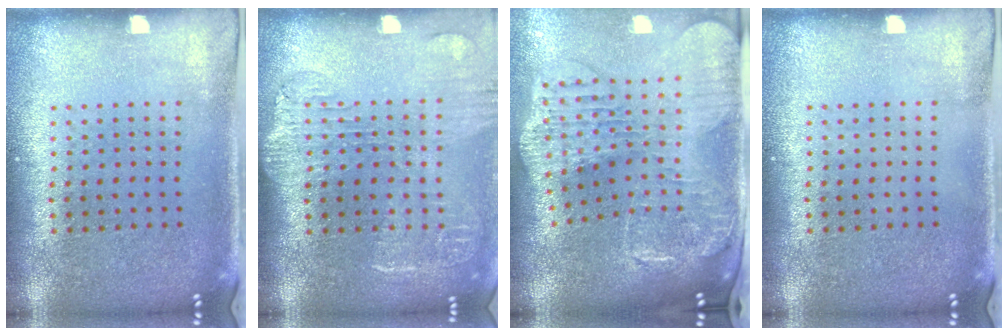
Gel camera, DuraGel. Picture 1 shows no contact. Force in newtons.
{"total": 1.8, "press": 1.6, "slide": 0.9}
{"total": 3.0, "press": 2.5, "slide": 1.6}
{"total": 0.0}